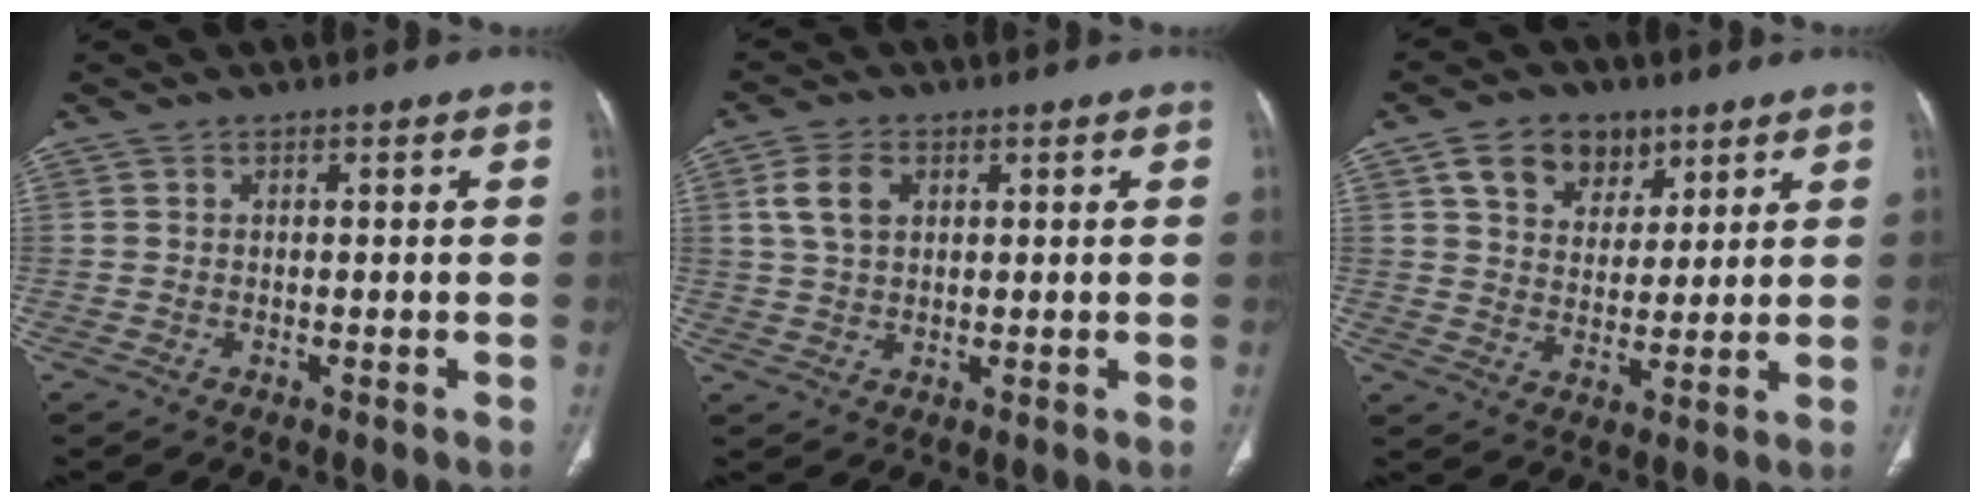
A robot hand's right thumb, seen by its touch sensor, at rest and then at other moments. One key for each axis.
{"total": 5.8, "fx": 1.9, "fy": 3.8, "fz": 4.0, "tx": -0.078, "ty": 0.003, "tz": 0.038}
{"total": 9.9, "fx": 5.3, "fy": 7.0, "fz": 4.5, "tx": -0.046, "ty": -0.023, "tz": 0.093}